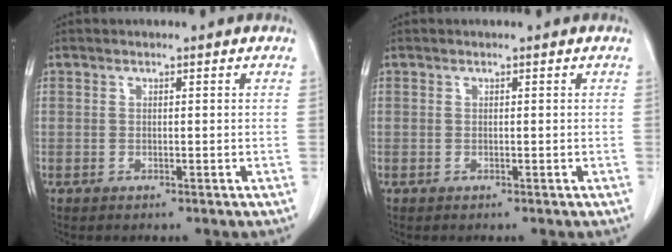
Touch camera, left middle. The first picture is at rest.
{"total": 0.0}